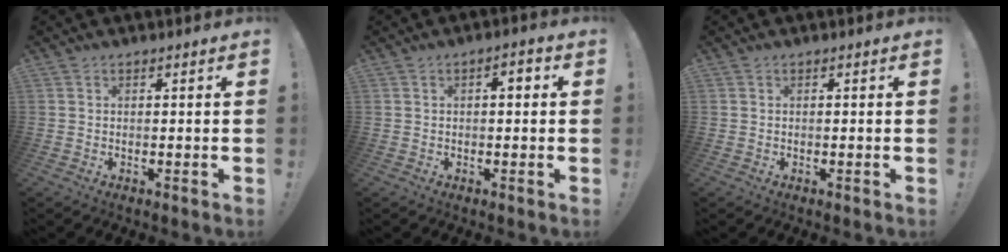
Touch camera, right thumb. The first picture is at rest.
{"total": 2.9, "force": [-0.1, 1.4, 2.5], "torque": [-0.035, 0.007, -0.007]}
{"total": 0.0}